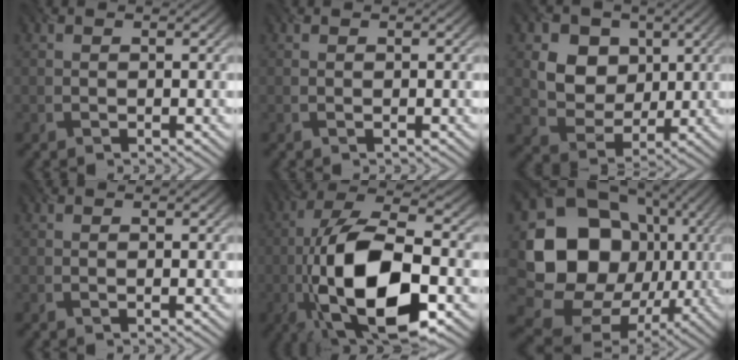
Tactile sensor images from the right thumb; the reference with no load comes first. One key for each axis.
{"total": 0.0}
{"total": 8.0, "fx": 3.0, "fy": 6.7, "fz": 3.2, "tx": -0.113, "ty": -0.008, "tz": 0.064}
{"total": 0.0}
{"total": 16.9, "fx": -4.9, "fy": 7.3, "fz": 14.5, "tx": -0.290, "ty": 0.001, "tz": -0.086}
{"total": 18.3, "fx": 0.4, "fy": 15.6, "fz": 9.6, "tx": -0.195, "ty": -0.040, "tz": 0.025}